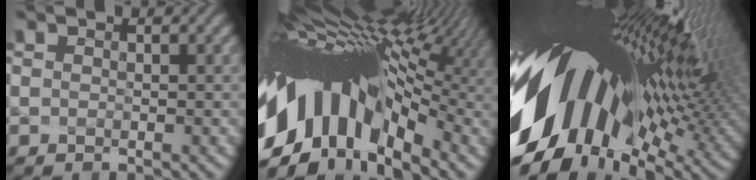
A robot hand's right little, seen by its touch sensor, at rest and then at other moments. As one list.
[{"total": 15.2, "force": [-0.6, 7.2, 13.4], "torque": [-0.218, 0.005, 0.002]}, {"total": 17.3, "force": [2.2, 7.4, 15.5], "torque": [-0.286, -0.045, 0.058]}]